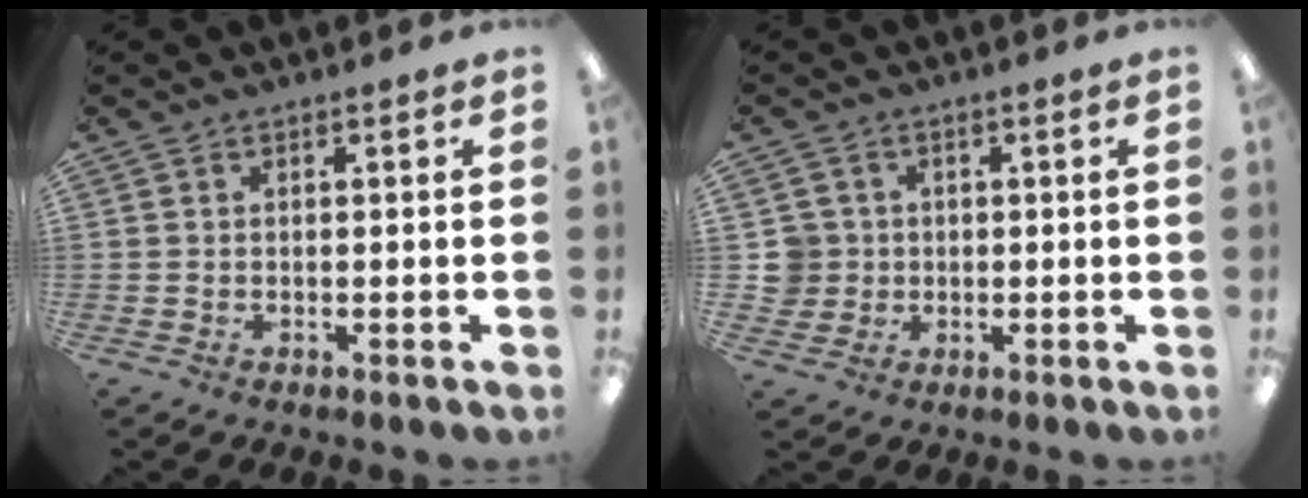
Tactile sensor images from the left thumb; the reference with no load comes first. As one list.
[{"total": 5.2, "force": [0.5, 5.1, 0.8], "torque": [-0.028, 0.007, 0.009]}]